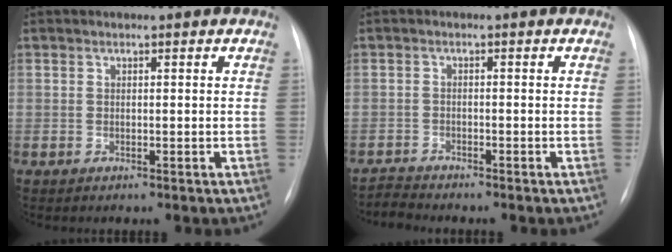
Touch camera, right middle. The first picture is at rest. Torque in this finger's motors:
{"motor_torque": [-0.18, -0.06, -0.05, -0.01]}